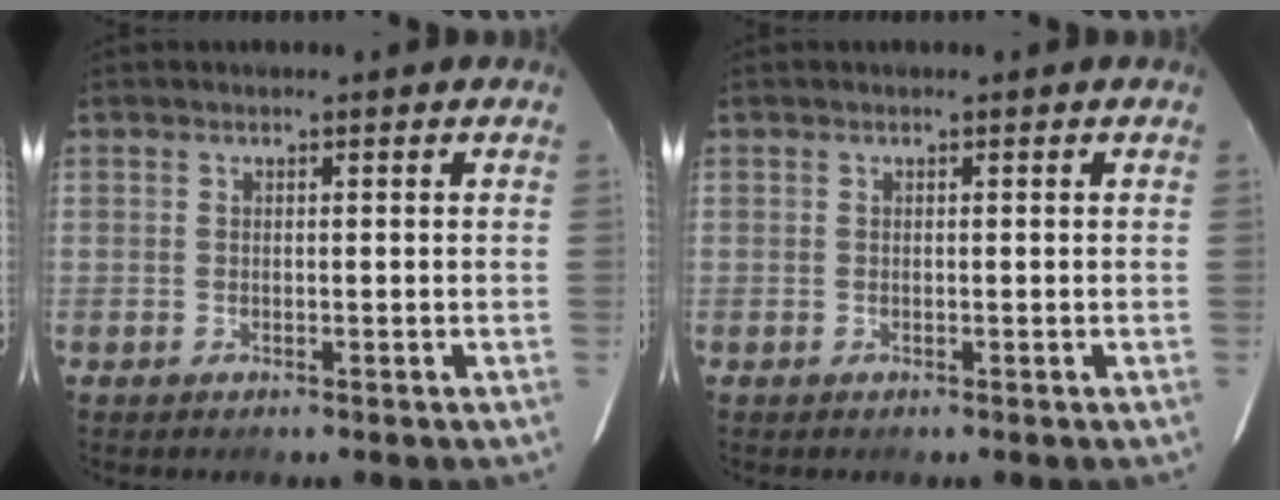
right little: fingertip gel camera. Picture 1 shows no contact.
{"total": 0.0}